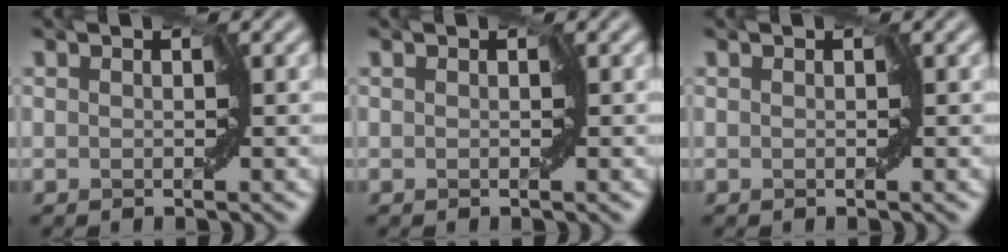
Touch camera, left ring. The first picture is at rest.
{"total": 0.0}
{"total": 0.0}